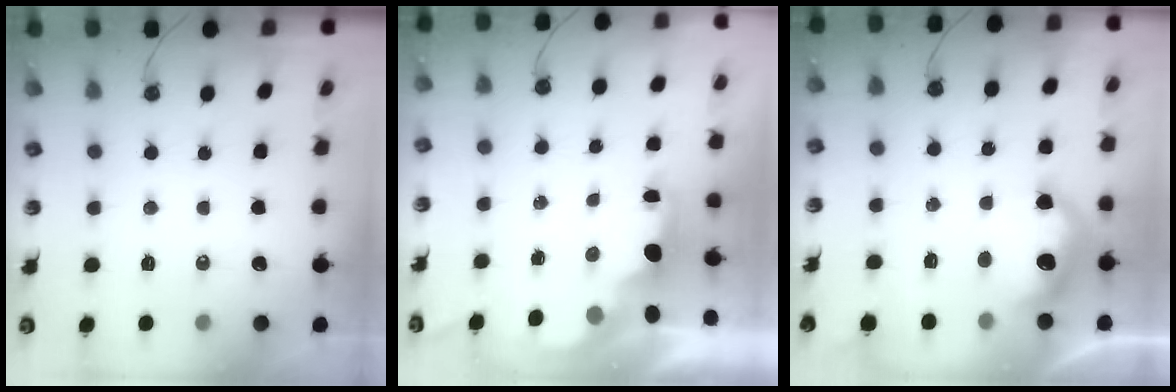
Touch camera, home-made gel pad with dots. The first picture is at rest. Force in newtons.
{"total": 1.9, "press": 1.7, "slide": 0.7}
{"total": 12.2, "press": 12.2, "slide": 0.9}